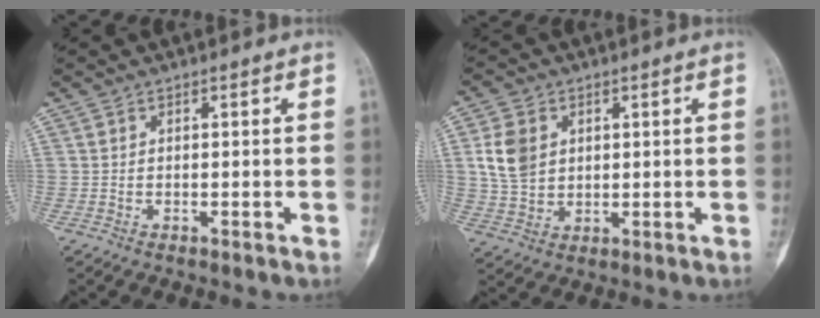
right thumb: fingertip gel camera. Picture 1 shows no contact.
{"total": 8.1, "force": [1.9, 6.2, 4.8], "torque": [-0.077, -0.004, 0.041]}